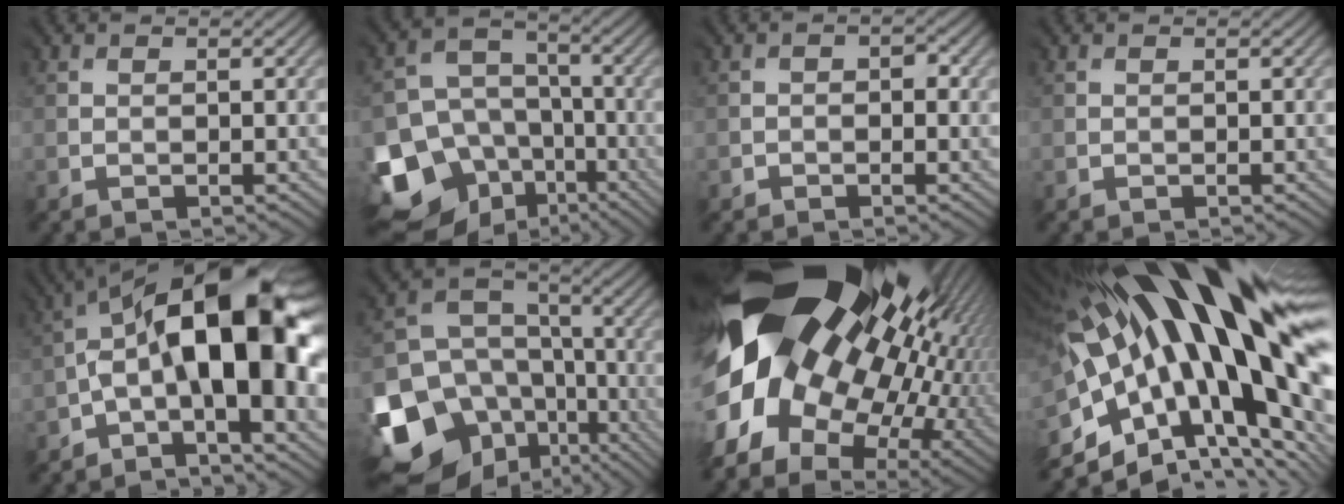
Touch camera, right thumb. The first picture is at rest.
{"total": 17.0, "force": [-8.2, 13.5, 6.2], "torque": [-0.175, -0.051, -0.128]}
{"total": 0.9, "force": [-0.5, 0.7, 0.2], "torque": [-0.001, -0.002, -0.011]}
{"total": 0.0}
{"total": 15.9, "force": [-0.9, 6.2, 14.6], "torque": [-0.239, 0.030, -0.023]}
{"total": 19.0, "force": [-8.3, 14.9, 8.3], "torque": [-0.205, -0.044, -0.117]}
{"total": 21.8, "force": [2.4, 14.8, 15.8], "torque": [-0.295, -0.039, 0.032]}
{"total": 21.4, "force": [3.2, 9.0, 19.1], "torque": [-0.318, -0.032, 0.064]}